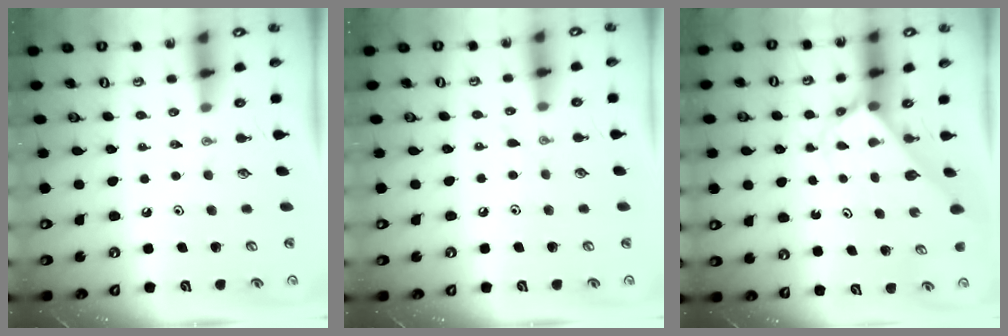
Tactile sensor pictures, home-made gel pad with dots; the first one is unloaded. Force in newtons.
{"total": 5.4, "press": 5.4, "slide": 0.5}
{"total": 2.8, "press": 2.8, "slide": 0.1}